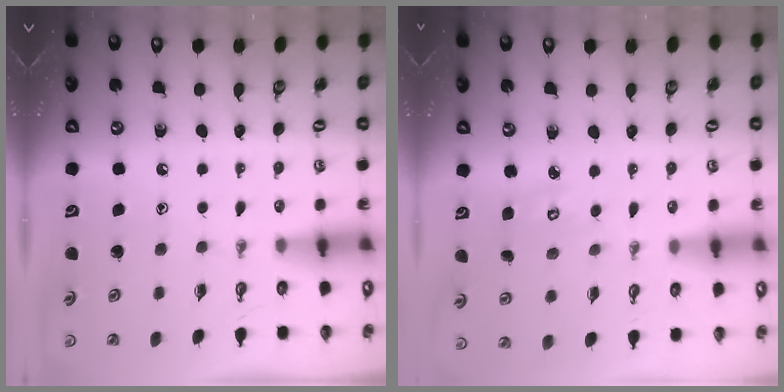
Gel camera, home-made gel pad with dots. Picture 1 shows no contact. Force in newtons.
{"total": 2.9, "press": 2.9, "slide": 0.2}